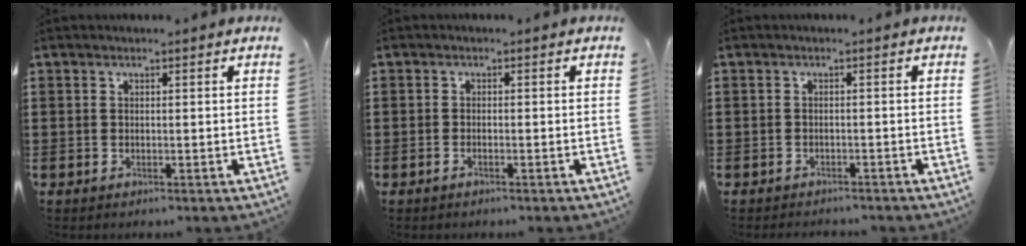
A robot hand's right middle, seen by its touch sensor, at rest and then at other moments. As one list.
[{"total": 0.7, "force": [-0.5, 0.1, 0.5], "torque": [-0.012, -0.004, -0.008]}, {"total": 1.0, "force": [-1.0, 0.0, -0.1], "torque": [-0.002, 0.001, -0.022]}]